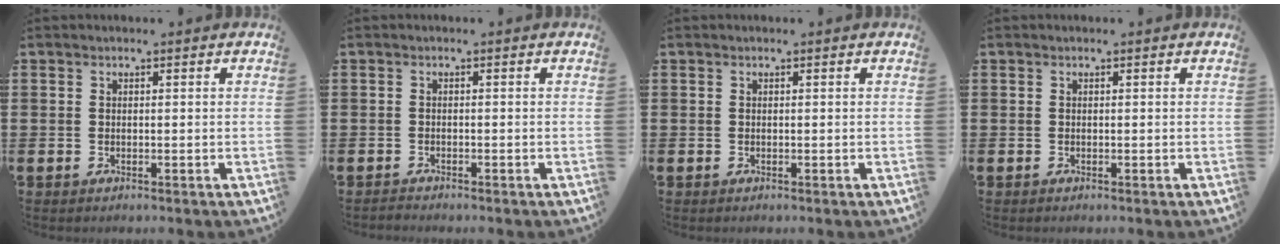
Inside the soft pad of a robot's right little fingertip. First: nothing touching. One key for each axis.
{"total": 0.6, "fx": -0.6, "fy": 0.0, "fz": 0.0, "tx": -0.001, "ty": -0.002, "tz": -0.013}
{"total": 0.0}
{"total": 0.0}